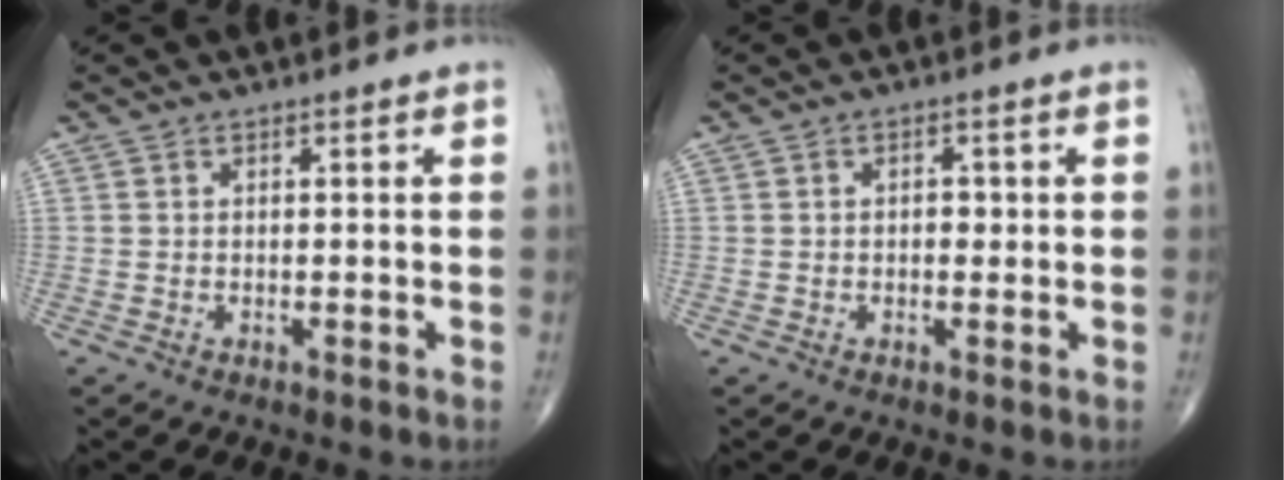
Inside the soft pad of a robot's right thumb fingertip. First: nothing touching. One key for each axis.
{"total": 2.1, "fx": 0.1, "fy": 1.3, "fz": 1.6, "tx": -0.016, "ty": 0.002, "tz": -0.002}